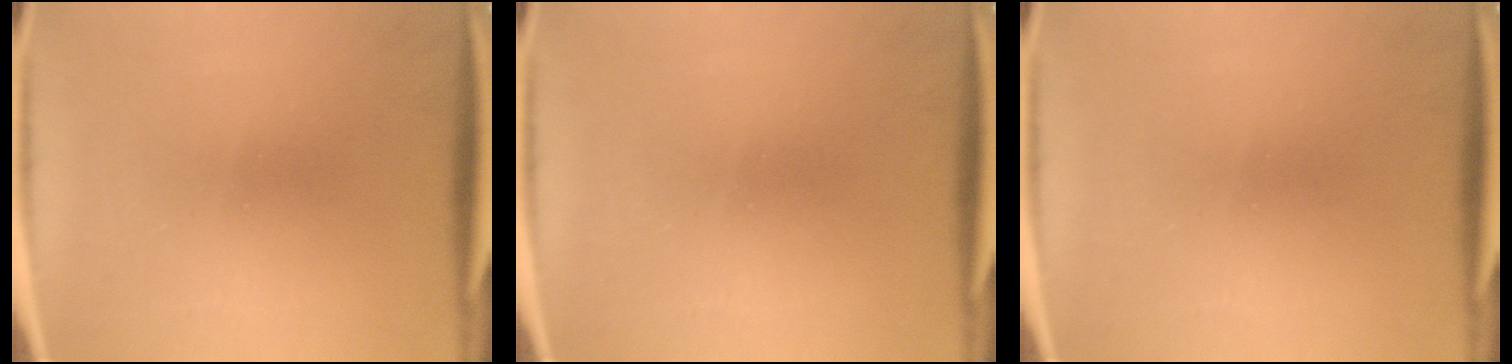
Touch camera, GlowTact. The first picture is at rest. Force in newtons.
{"total": 0.0}
{"total": 0.0}